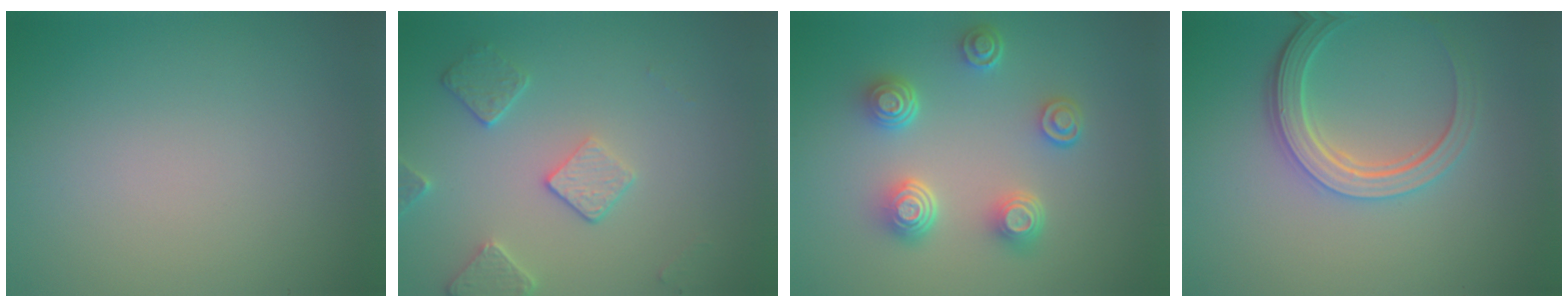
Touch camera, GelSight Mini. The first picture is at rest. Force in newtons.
{"total": 2.8, "press": 2.7, "slide": 0.7}
{"total": 4.5, "press": 3.5, "slide": 2.7}
{"total": 4.6, "press": 3.5, "slide": 3.0}